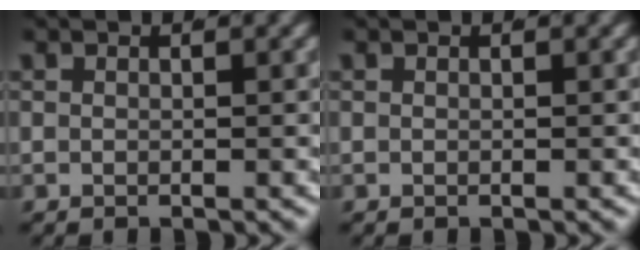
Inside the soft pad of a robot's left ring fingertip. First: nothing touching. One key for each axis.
{"total": 0.0}